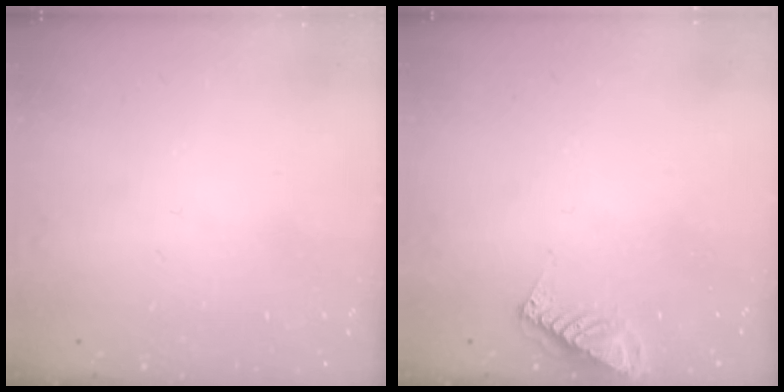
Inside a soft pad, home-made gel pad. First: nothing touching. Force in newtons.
{"total": 8.3, "press": 8.2, "slide": 0.6}